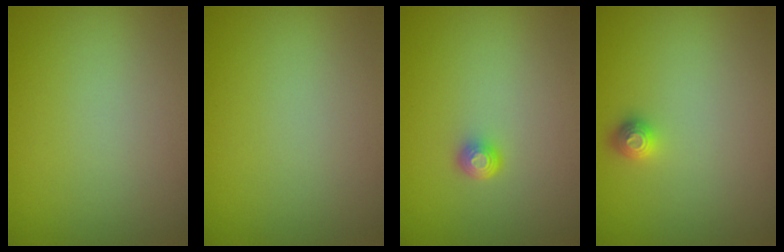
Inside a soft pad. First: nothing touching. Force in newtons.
{"total": 0.0}
{"total": 1.4, "press": 1.1, "slide": 1.0}
{"total": 1.4, "press": 1.2, "slide": 0.5}